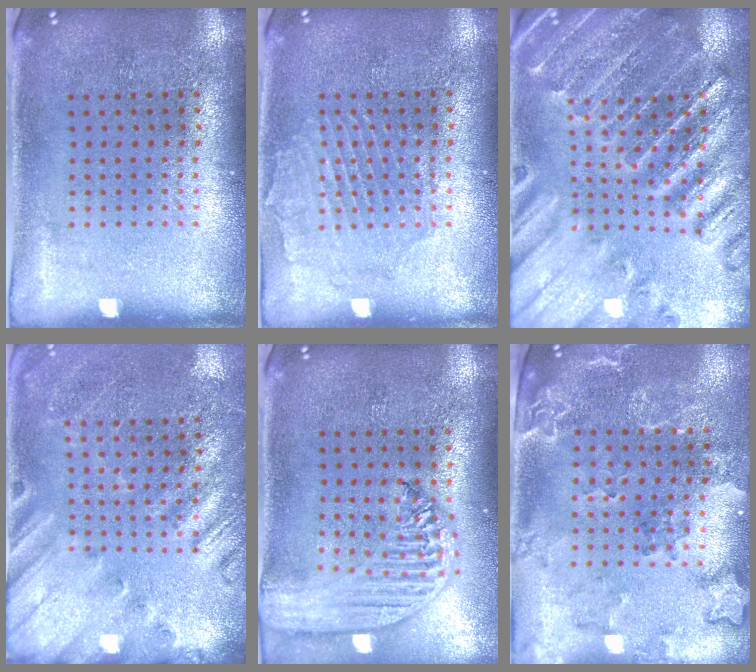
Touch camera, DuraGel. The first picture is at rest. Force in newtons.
{"total": 1.5, "press": 1.5, "slide": 0.1}
{"total": 2.7, "press": 2.7, "slide": 0.4}
{"total": 2.2, "press": 1.8, "slide": 1.2}
{"total": 2.6, "press": 2.1, "slide": 1.5}
{"total": 2.0, "press": 1.9, "slide": 0.7}